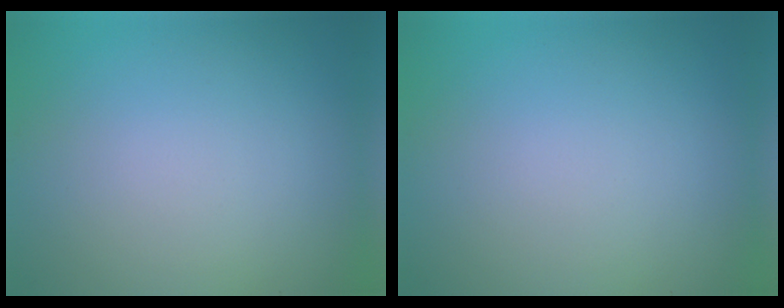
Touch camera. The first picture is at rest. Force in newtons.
{"total": 0.0}